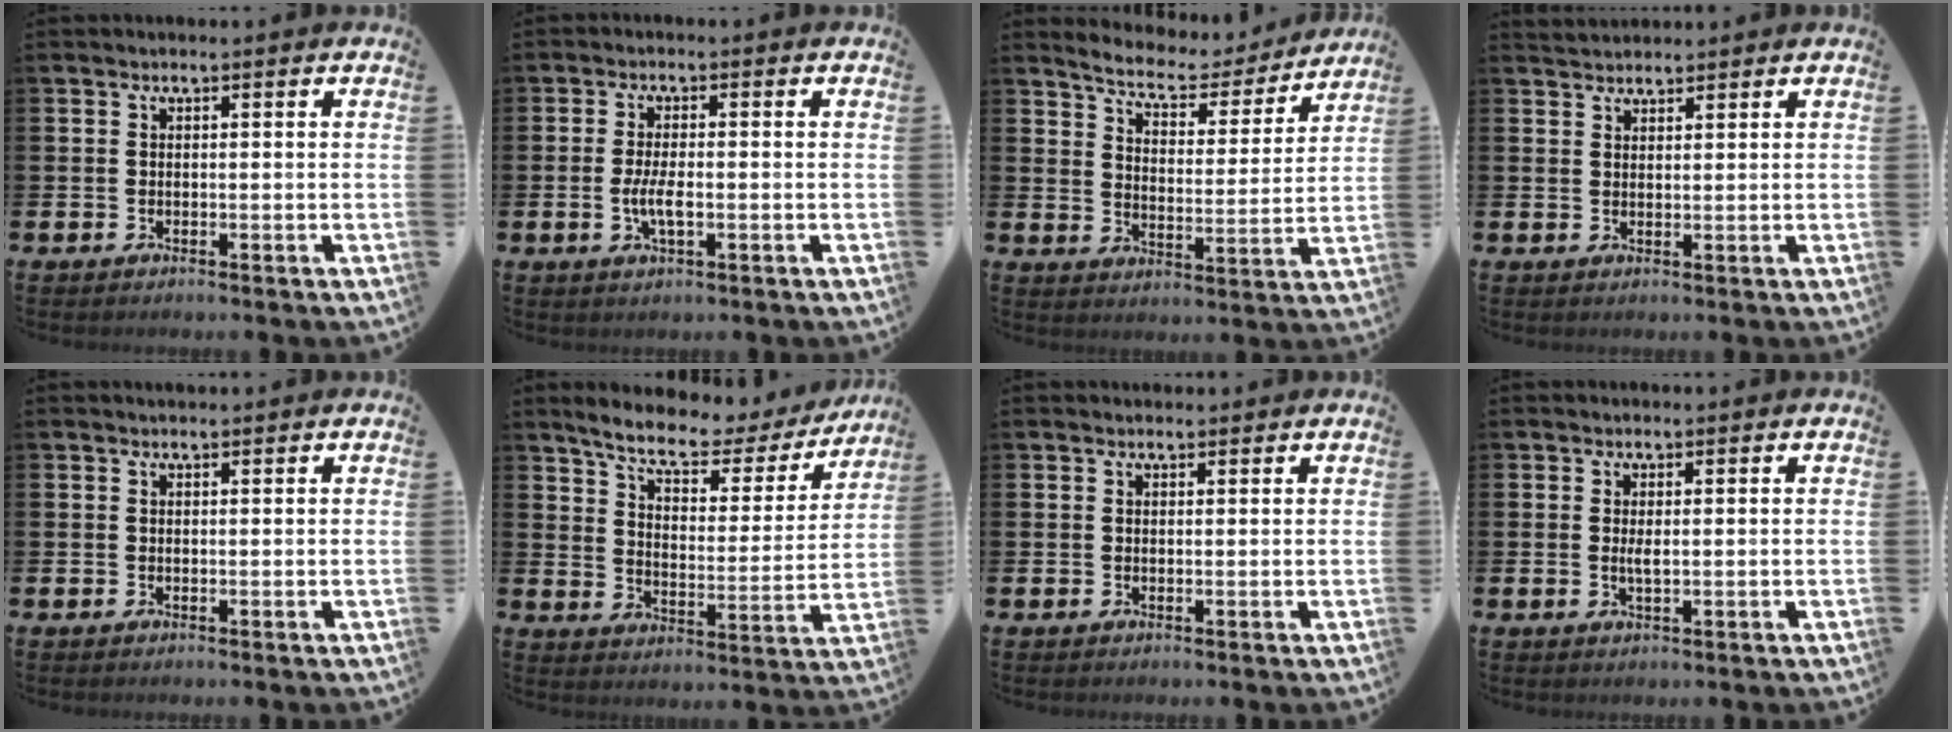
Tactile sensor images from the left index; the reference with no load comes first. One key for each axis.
{"total": 3.5, "fx": -0.7, "fy": 1.2, "fz": 3.2, "tx": -0.063, "ty": -0.002, "tz": -0.016}
{"total": 6.3, "fx": 5.9, "fy": 1.6, "fz": 1.6, "tx": -0.059, "ty": -0.044, "tz": 0.097}
{"total": 2.2, "fx": 2.2, "fy": 0.6, "fz": -0.1, "tx": 0.005, "ty": -0.007, "tz": 0.039}
{"total": 0.6, "fx": 0.6, "fy": 0.1, "fz": 0.1, "tx": 0.005, "ty": -0.002, "tz": 0.010}
{"total": 8.3, "fx": 7.3, "fy": 2.3, "fz": 3.3, "tx": -0.096, "ty": -0.045, "tz": 0.122}
{"total": 1.0, "fx": 0.9, "fy": 0.3, "fz": 0.1, "tx": 0.006, "ty": 0.000, "tz": 0.015}
{"total": 1.4, "fx": 0.3, "fy": 0.3, "fz": 1.3, "tx": -0.025, "ty": 0.001, "tz": 0.003}